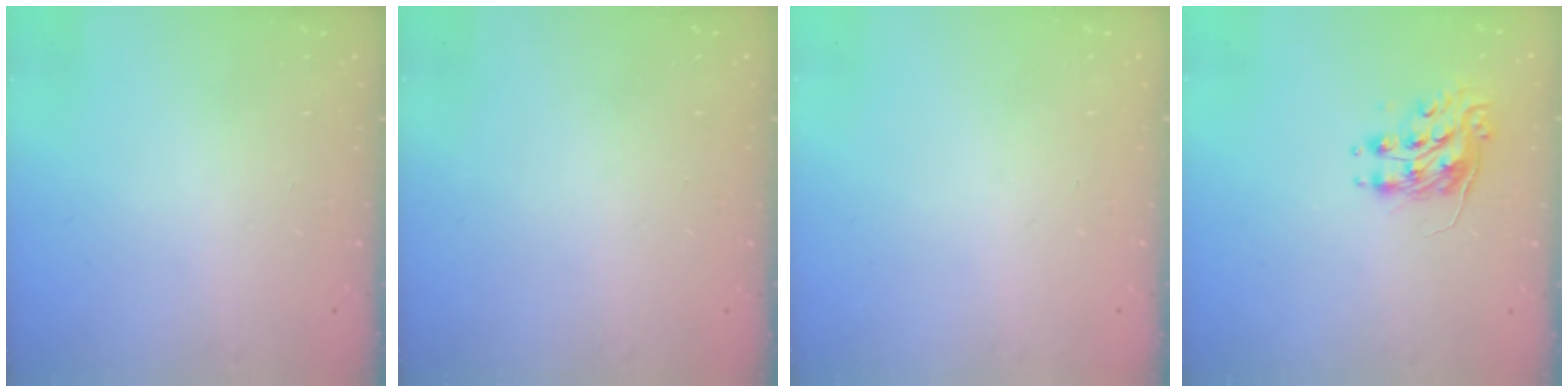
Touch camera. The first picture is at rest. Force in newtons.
{"total": 0.0}
{"total": 0.0}
{"total": 8.2, "press": 8.2, "slide": 0.1}